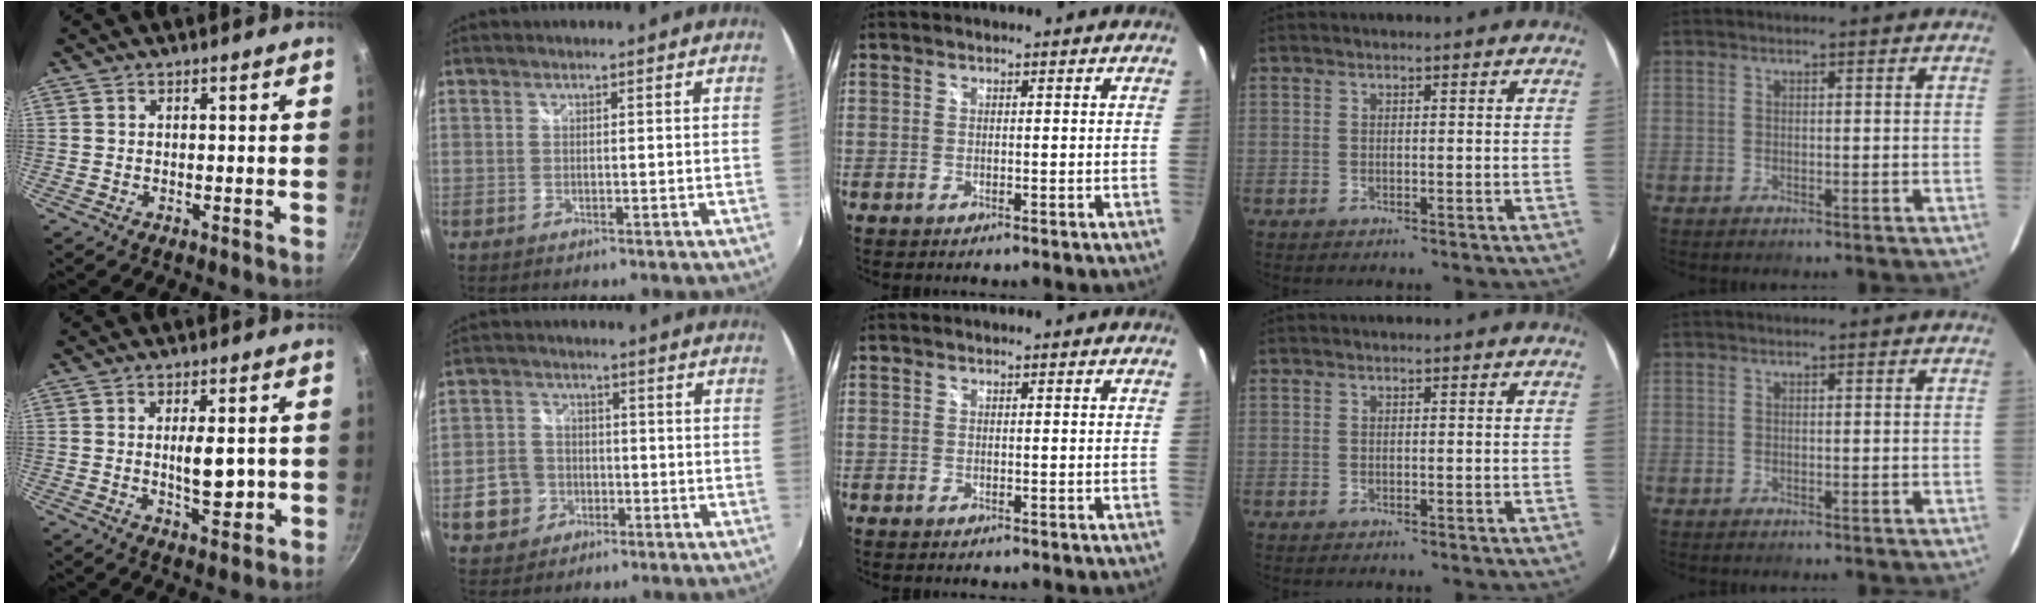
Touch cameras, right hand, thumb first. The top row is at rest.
{"thumb": {"total": 6.4, "force": [-0.1, 2.5, 5.9], "torque": [-0.074, -0.010, 0.003]}, "index": {"total": 7.3, "force": [-2.2, 6.7, 1.9], "torque": [-0.052, 0.012, -0.037]}}